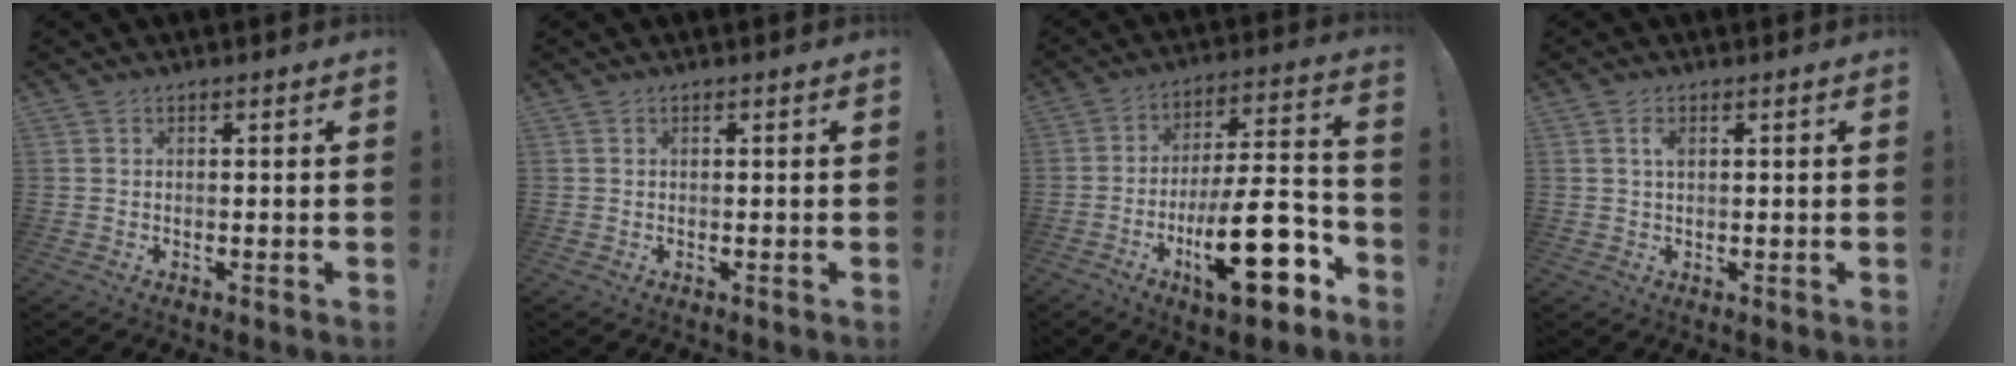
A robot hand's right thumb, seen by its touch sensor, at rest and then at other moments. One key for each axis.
{"total": 0.0}
{"total": 23.3, "fx": -9.0, "fy": 7.8, "fz": 20.0, "tx": -0.327, "ty": 0.051, "tz": -0.141}
{"total": 2.2, "fx": 0.7, "fy": 1.1, "fz": 1.8, "tx": -0.029, "ty": -0.001, "tz": 0.010}